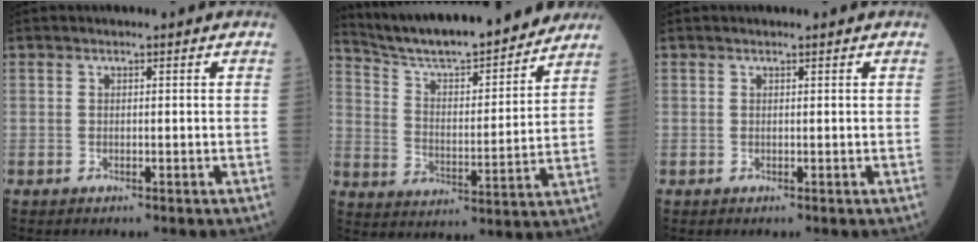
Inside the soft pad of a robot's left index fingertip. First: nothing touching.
{"total": 18.6, "force": [16.9, 1.8, 7.7], "torque": [-0.133, -0.009, 0.259]}
{"total": 0.6, "force": [-0.6, -0.1, -0.2], "torque": [-0.003, -0.008, -0.009]}